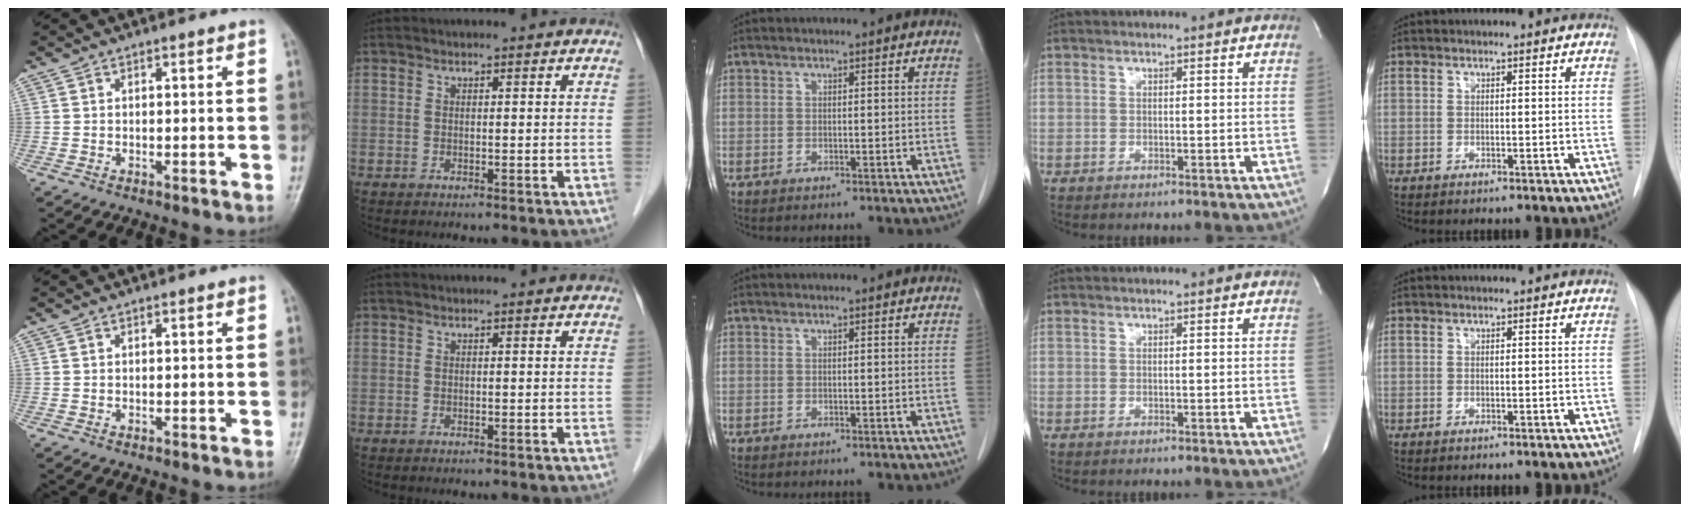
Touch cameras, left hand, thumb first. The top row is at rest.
{}